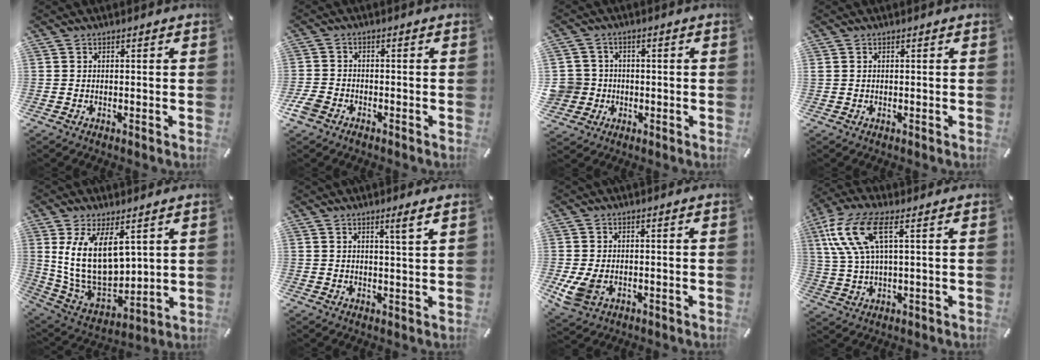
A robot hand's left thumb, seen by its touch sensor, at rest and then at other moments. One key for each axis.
{"total": 3.5, "fx": -2.3, "fy": 2.2, "fz": 1.4, "tx": -0.042, "ty": 0.005, "tz": -0.048}
{"total": 6.3, "fx": -0.6, "fy": 6.3, "fz": 0.5, "tx": -0.033, "ty": 0.009, "tz": -0.010}
{"total": 0.0}
{"total": 16.3, "fx": 5.2, "fy": 9.8, "fz": 12.0, "tx": -0.242, "ty": -0.040, "tz": 0.095}
{"total": 3.7, "fx": 2.2, "fy": -0.1, "fz": 3.0, "tx": -0.053, "ty": -0.006, "tz": 0.034}
{"total": 5.1, "fx": -1.1, "fy": 3.7, "fz": 3.4, "tx": -0.090, "ty": -0.003, "tz": -0.023}
{"total": 12.6, "fx": 4.7, "fy": 4.7, "fz": 10.6, "tx": -0.241, "ty": -0.006, "tz": 0.085}